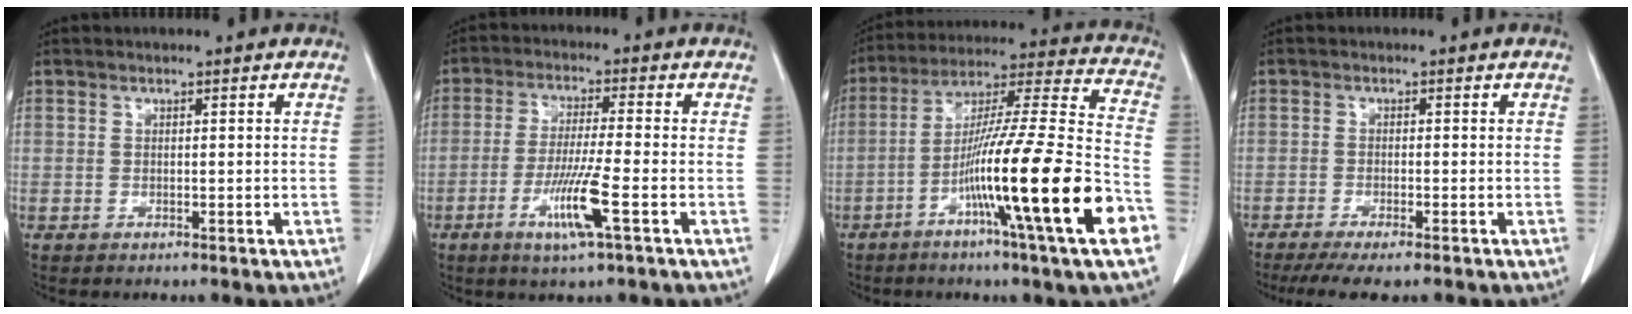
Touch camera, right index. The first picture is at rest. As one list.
[{"total": 8.2, "force": [-3.3, -0.5, 7.5], "torque": [-0.148, -0.016, -0.061]}, {"total": 23.4, "force": [-8.7, -0.7, 21.7], "torque": [-0.339, -0.026, -0.153]}, {"total": 6.8, "force": [-5.4, 0.8, 4.2], "torque": [-0.060, -0.014, -0.084]}]